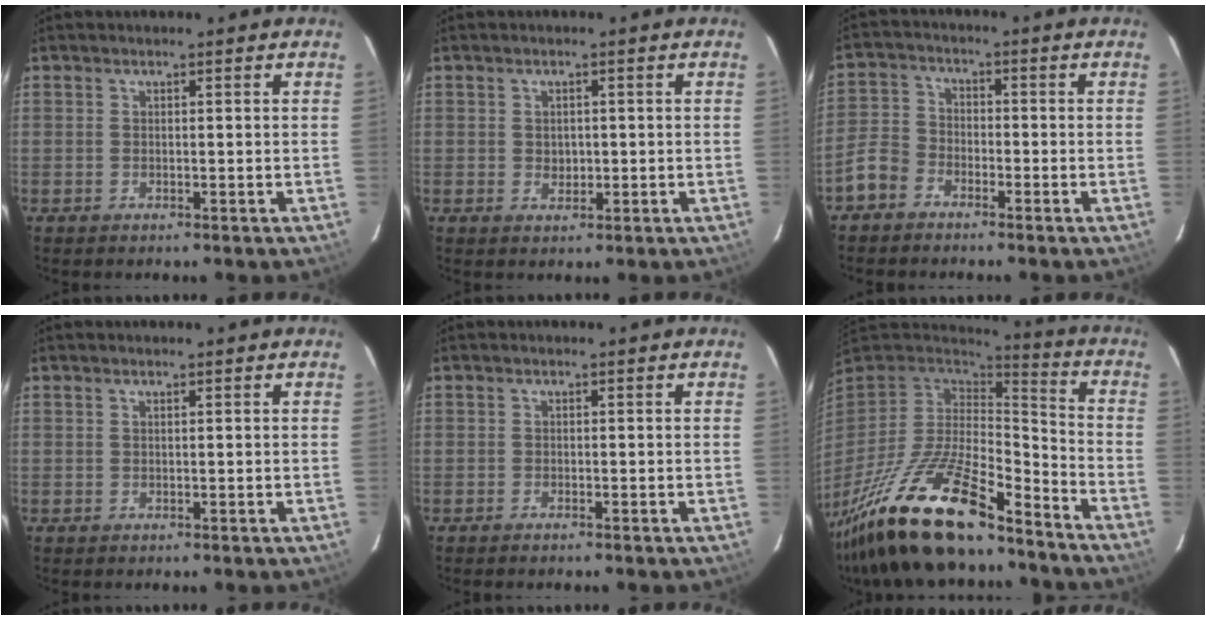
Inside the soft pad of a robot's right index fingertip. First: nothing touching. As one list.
[{"total": 2.1, "force": [-0.1, 1.9, 1.0], "torque": [-0.013, 0.001, 0.001]}, {"total": 5.7, "force": [-3.8, 3.8, 1.8], "torque": [-0.041, 0.018, -0.082]}, {"total": 0.0}, {"total": 0.7, "force": [-0.7, 0.1, 0.3], "torque": [-0.007, 0.000, -0.014]}, {"total": 25.9, "force": [-18.4, 7.4, 16.7], "torque": [-0.330, -0.049, -0.317]}]